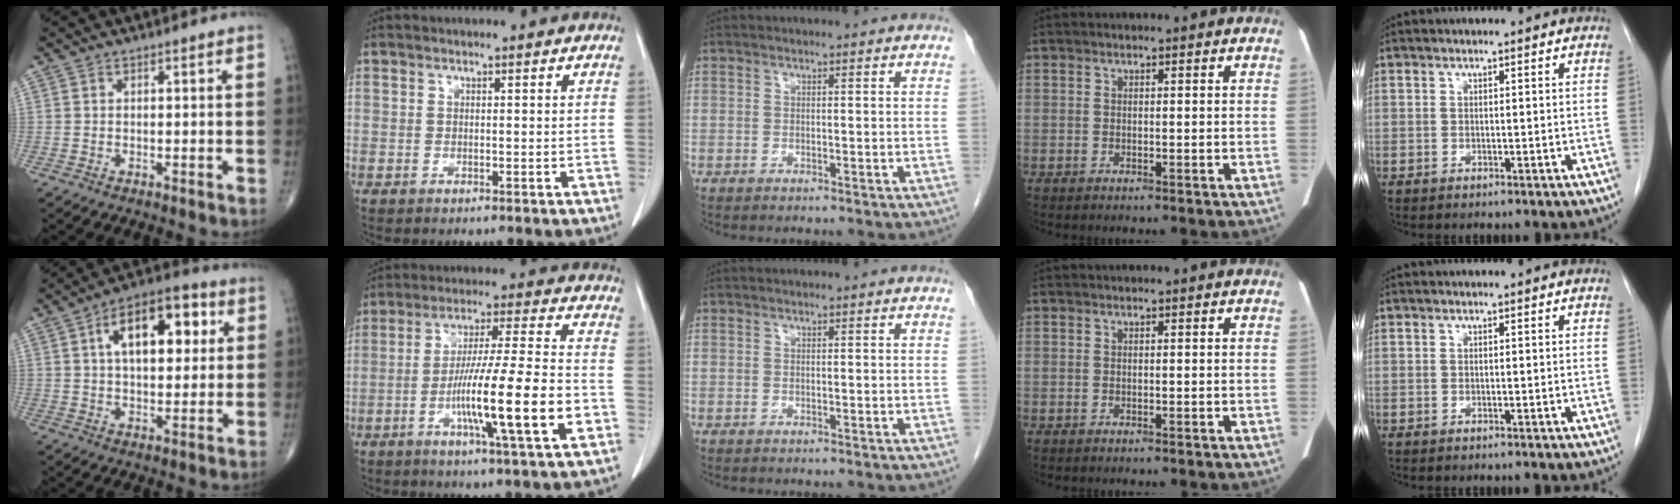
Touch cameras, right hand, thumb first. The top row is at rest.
{"thumb": {"total": 15.6, "force": [4.4, 8.1, 12.6], "torque": [-0.165, 0.013, 0.064]}, "index": {"total": 16.0, "force": [-4.9, 0.0, 15.2], "torque": [-0.266, -0.008, -0.082]}}